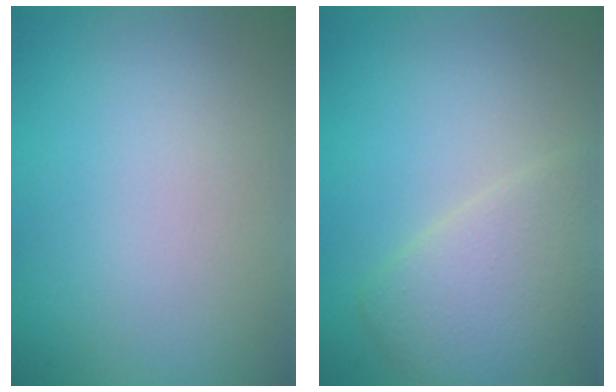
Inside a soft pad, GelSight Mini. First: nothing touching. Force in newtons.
{"total": 4.0, "press": 4.0, "slide": 0.2}